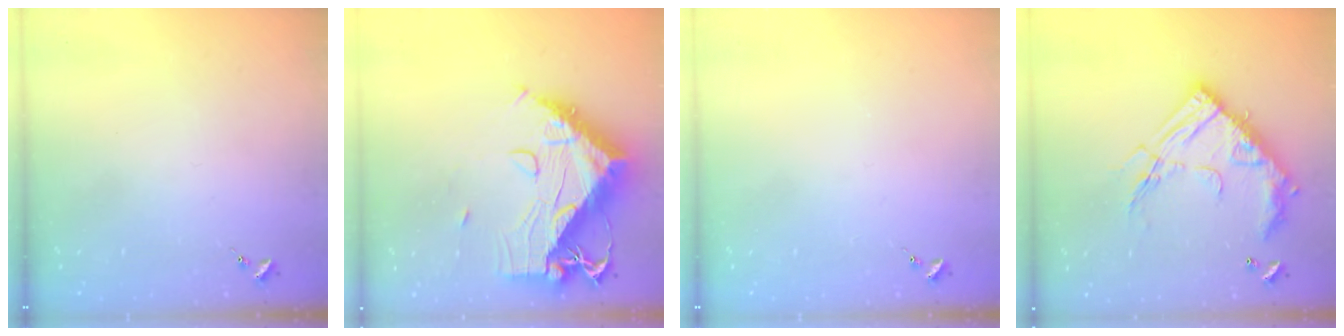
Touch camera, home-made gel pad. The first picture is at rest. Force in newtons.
{"total": 18.2, "press": 18.1, "slide": 1.9}
{"total": 0.0}
{"total": 20.3, "press": 20.2, "slide": 1.9}